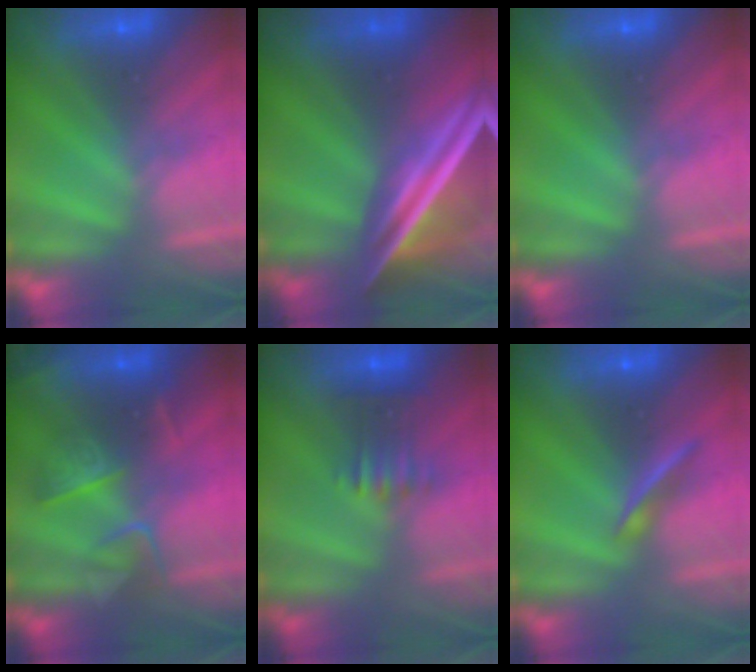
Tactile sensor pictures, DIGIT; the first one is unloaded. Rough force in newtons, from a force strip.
{"total": 7.7}
{"total": 0.0}
{"total": 2.7}
{"total": 3.6}
{"total": 2.3}